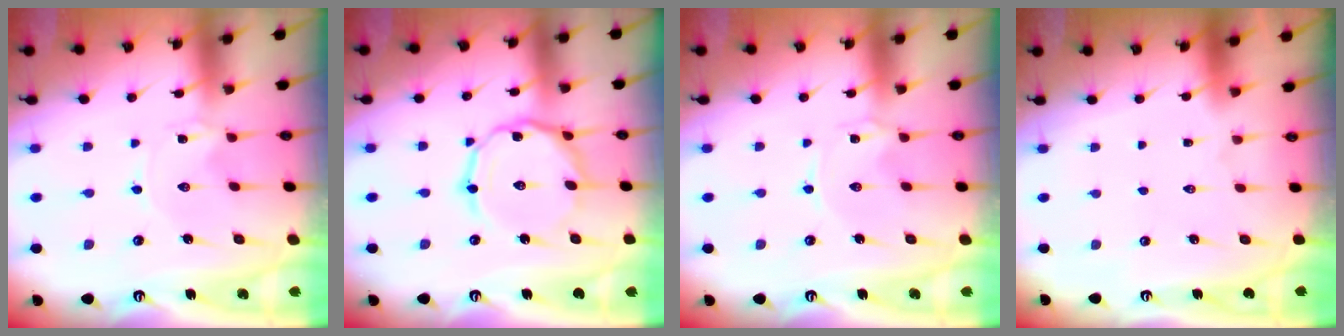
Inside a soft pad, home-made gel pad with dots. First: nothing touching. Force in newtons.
{"total": 10.3, "press": 10.3, "slide": 0.6}
{"total": 0.0}
{"total": 1.6, "press": 1.6, "slide": 0.1}